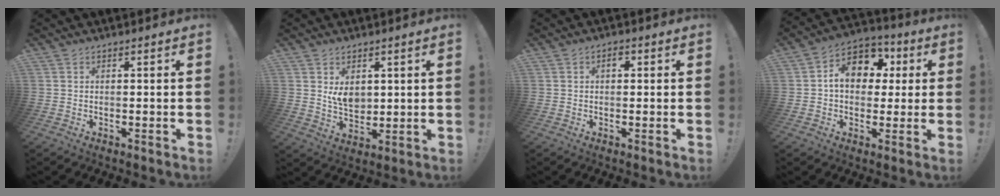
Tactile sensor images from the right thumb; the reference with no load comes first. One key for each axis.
{"total": 6.9, "fx": 2.3, "fy": 4.7, "fz": 4.4, "tx": -0.064, "ty": -0.007, "tz": 0.046}
{"total": 2.1, "fx": 0.3, "fy": 1.4, "fz": 1.6, "tx": -0.019, "ty": 0.004, "tz": 0.000}
{"total": 13.0, "fx": 2.3, "fy": 9.9, "fz": 8.2, "tx": -0.115, "ty": 0.008, "tz": 0.048}